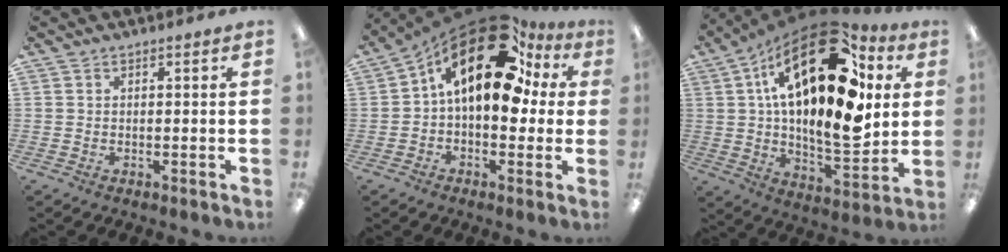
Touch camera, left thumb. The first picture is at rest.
{"total": 20.4, "force": [9.1, 10.2, 15.2], "torque": [-0.251, -0.052, 0.155]}
{"total": 29.2, "force": [10.3, 12.5, 24.3], "torque": [-0.406, -0.060, 0.165]}